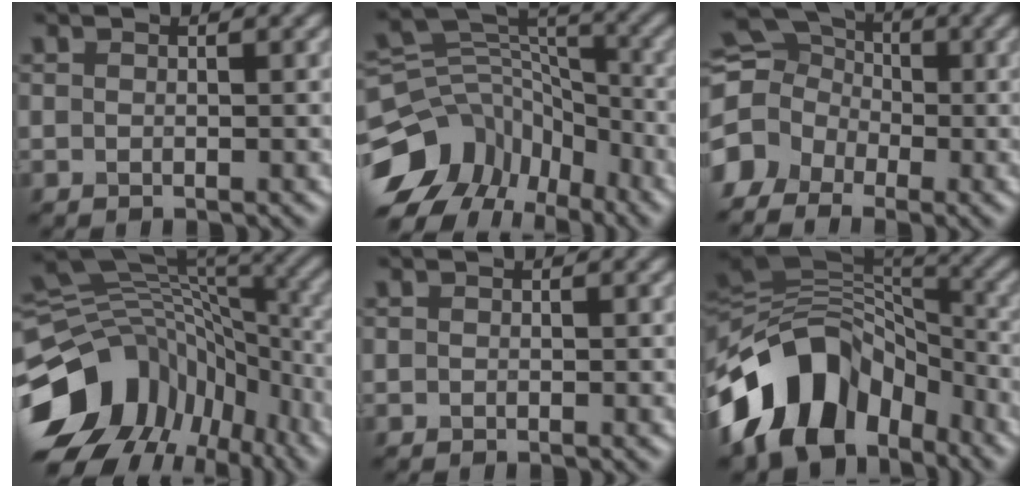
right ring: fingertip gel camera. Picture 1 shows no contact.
{"total": 11.7, "force": [-6.4, 8.4, 5.1], "torque": [-0.108, 0.026, -0.102]}
{"total": 6.7, "force": [-1.9, 5.7, 2.9], "torque": [-0.054, 0.013, -0.054]}
{"total": 13.5, "force": [-5.3, 10.1, 7.2], "torque": [-0.157, 0.006, -0.086]}
{"total": 0.0}
{"total": 12.1, "force": [-6.5, 8.0, 6.4], "torque": [-0.105, 0.022, -0.134]}